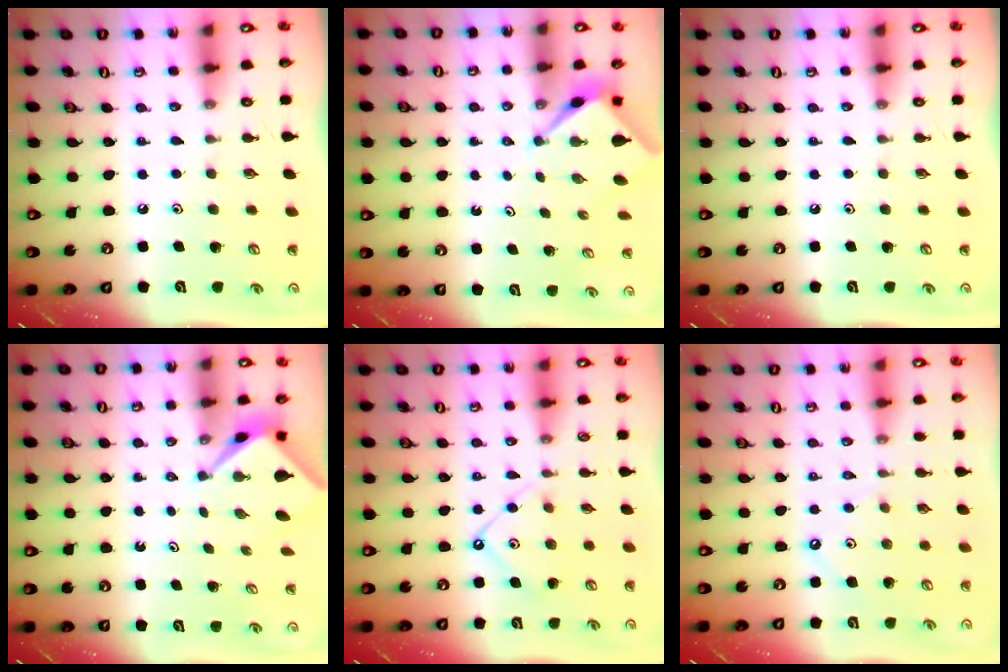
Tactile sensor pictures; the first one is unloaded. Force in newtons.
{"total": 2.7, "press": 2.7, "slide": 0.0}
{"total": 0.0}
{"total": 2.1, "press": 2.1, "slide": 0.2}
{"total": 8.4, "press": 8.4, "slide": 0.9}
{"total": 2.6, "press": 2.6, "slide": 0.3}